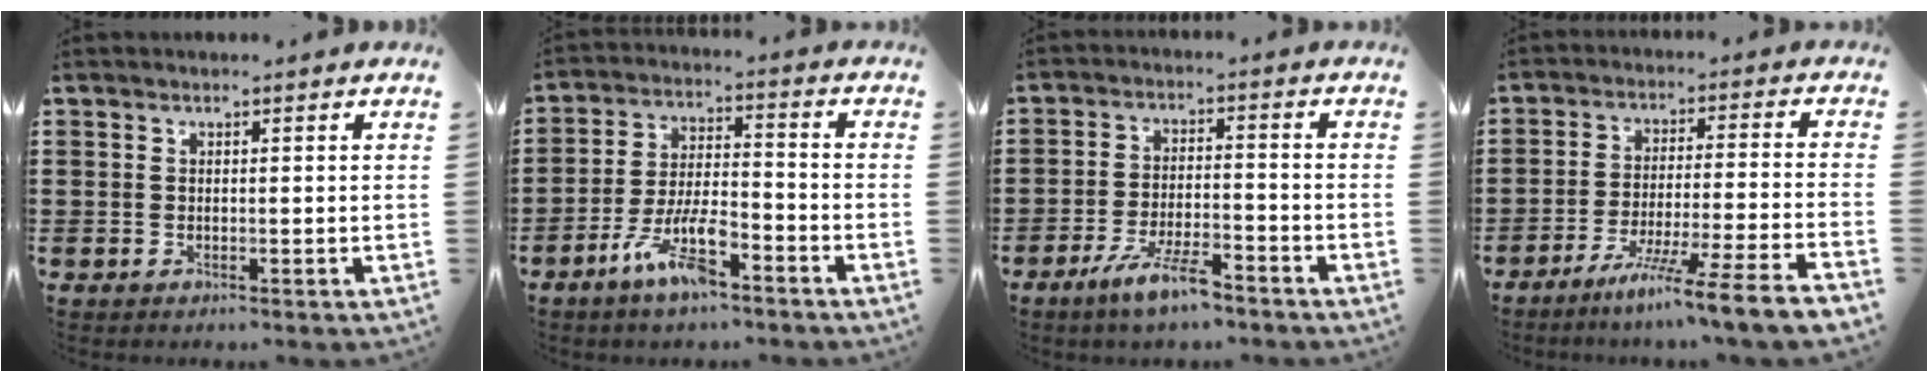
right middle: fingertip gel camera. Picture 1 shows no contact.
{"total": 9.0, "force": [-5.5, 2.7, 6.7], "torque": [-0.143, 0.002, -0.103]}
{"total": 6.6, "force": [-4.9, 1.2, 4.2], "torque": [-0.092, -0.005, -0.093]}
{"total": 8.3, "force": [-6.8, -1.5, 4.4], "torque": [-0.072, -0.015, -0.134]}